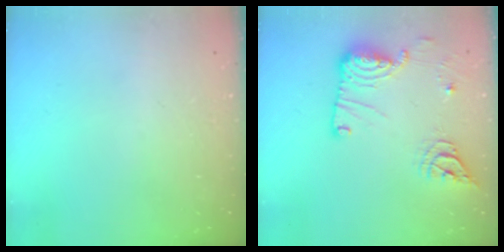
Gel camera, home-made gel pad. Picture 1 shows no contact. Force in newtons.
{"total": 15.4, "press": 15.3, "slide": 1.5}